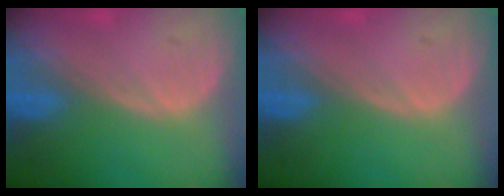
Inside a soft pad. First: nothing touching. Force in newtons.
{"total": 0.0}